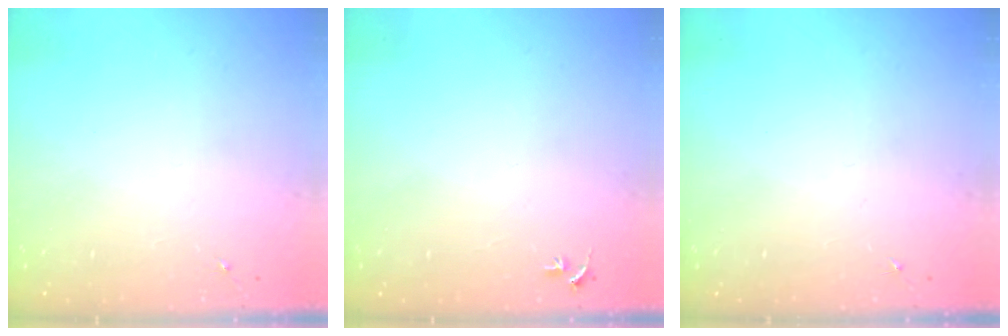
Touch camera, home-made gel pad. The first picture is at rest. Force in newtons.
{"total": 3.1, "press": 3.1, "slide": 0.3}
{"total": 0.0}